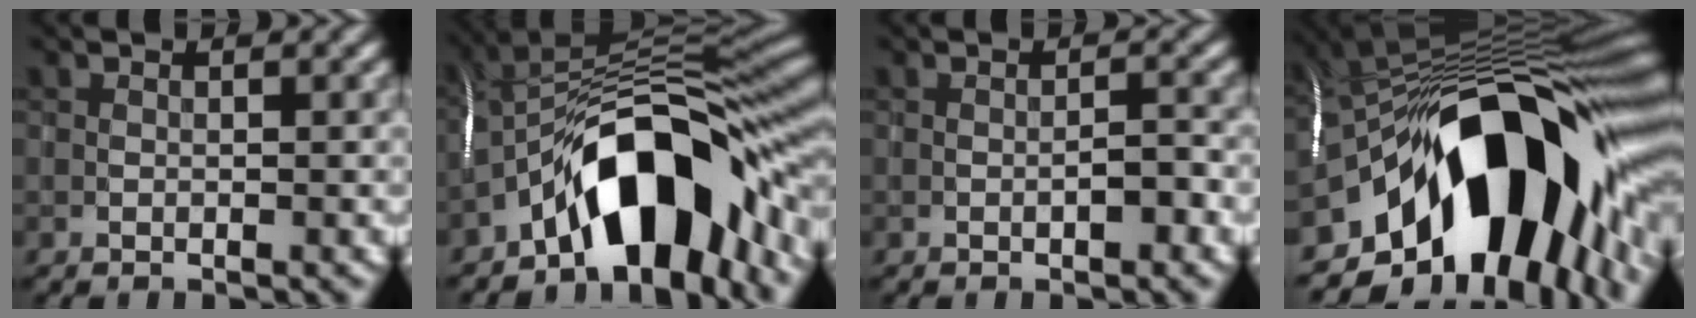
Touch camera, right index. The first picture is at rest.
{"total": 12.0, "force": [-5.6, 5.2, 9.2], "torque": [-0.120, 0.024, -0.104]}
{"total": 1.5, "force": [-0.6, 0.4, 1.3], "torque": [-0.021, 0.003, -0.011]}
{"total": 18.4, "force": [-5.5, 9.6, 14.7], "torque": [-0.220, 0.020, -0.103]}